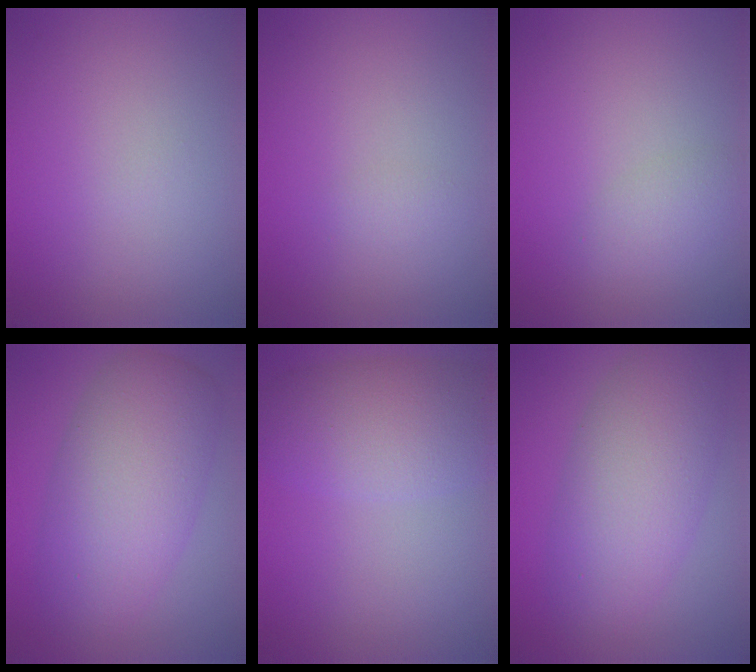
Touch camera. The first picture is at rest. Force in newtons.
{"total": 0.8, "press": 0.7, "slide": 0.1}
{"total": 1.6, "press": 1.6, "slide": 0.1}
{"total": 8.3, "press": 8.3, "slide": 0.3}
{"total": 4.4, "press": 4.4, "slide": 0.3}
{"total": 7.4, "press": 7.4, "slide": 0.3}